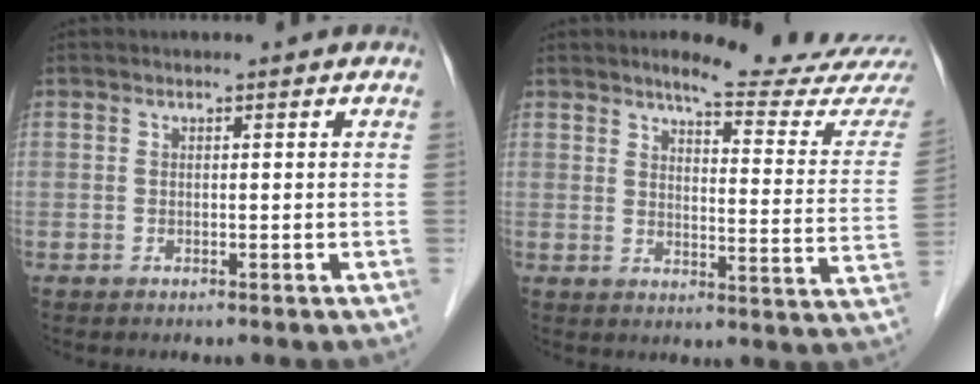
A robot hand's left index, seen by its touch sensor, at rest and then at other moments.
{"total": 15.4, "force": [14.5, -0.1, 5.3], "torque": [-0.064, -0.088, 0.157]}